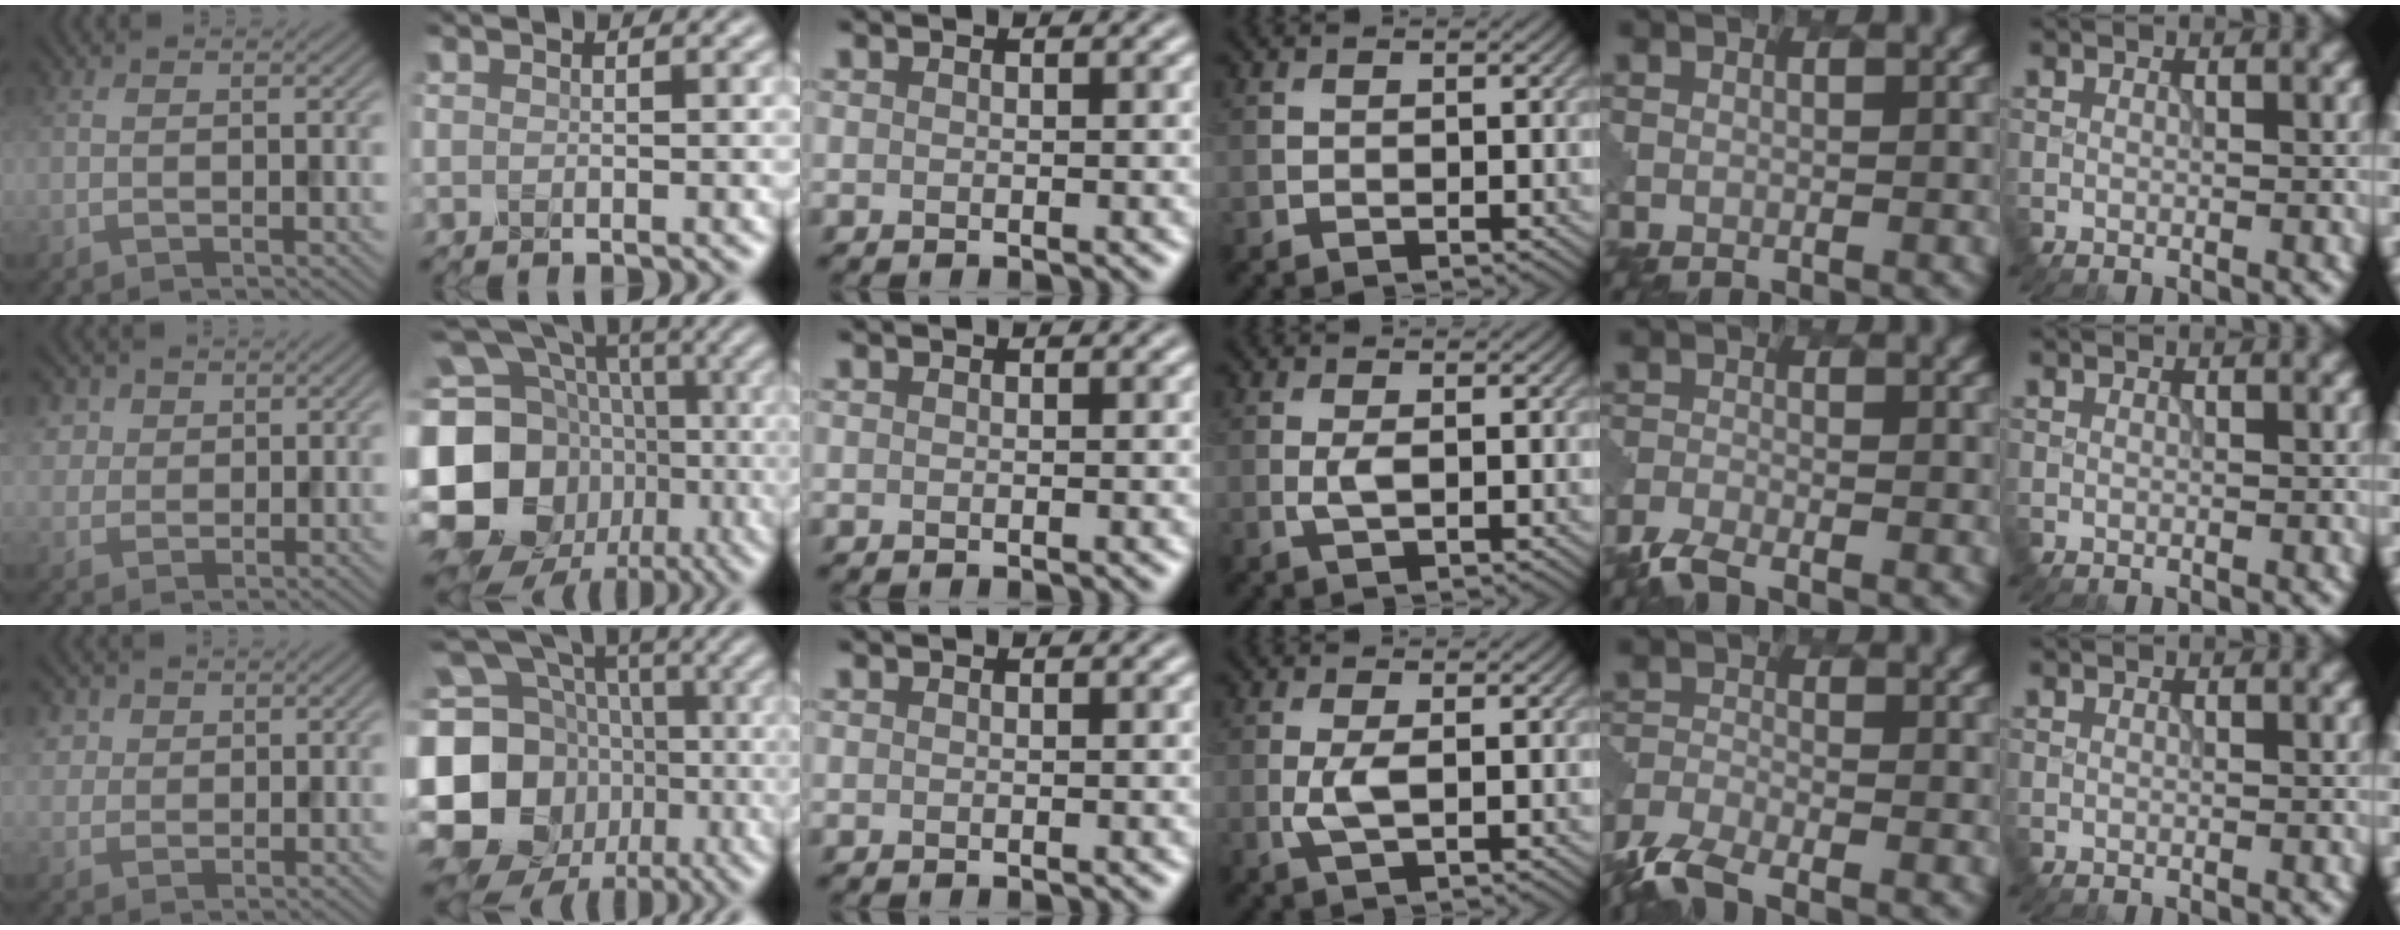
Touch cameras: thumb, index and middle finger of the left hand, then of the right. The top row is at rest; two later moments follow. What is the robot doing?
{"motion": "extract", "object": "pen bag"}